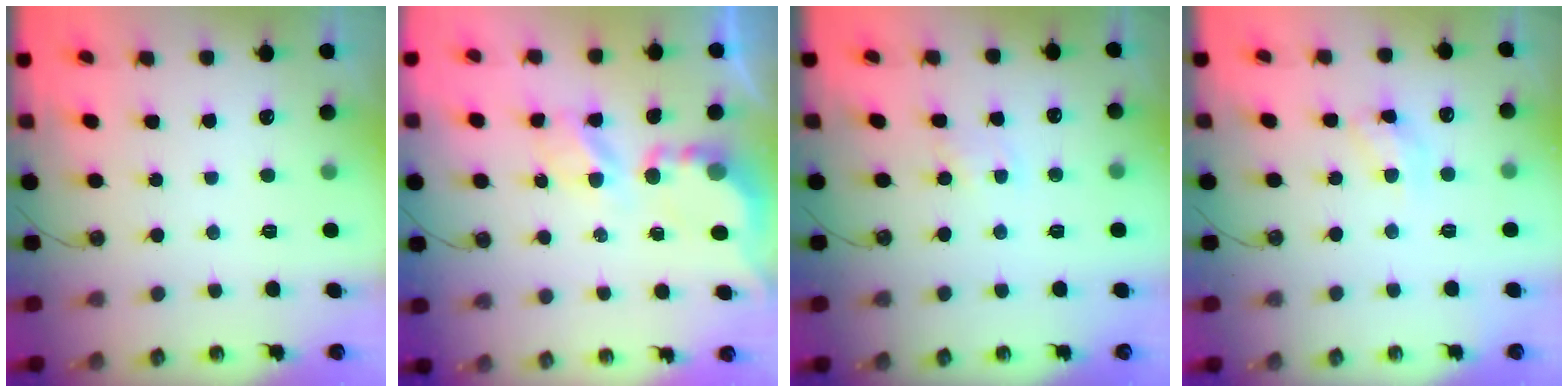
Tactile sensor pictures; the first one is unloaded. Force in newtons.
{"total": 6.8, "press": 6.7, "slide": 0.5}
{"total": 2.0, "press": 2.0, "slide": 0.3}
{"total": 8.6, "press": 8.6, "slide": 0.7}